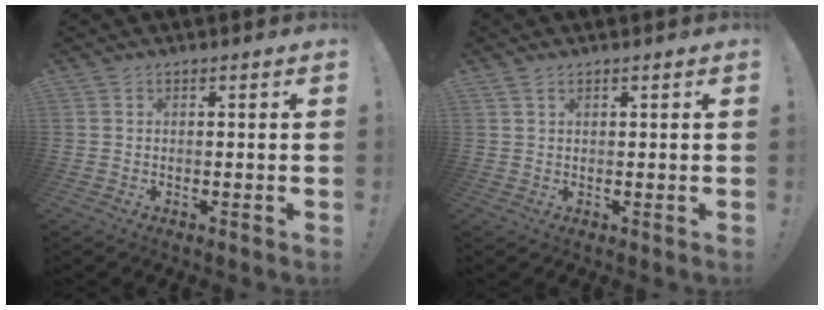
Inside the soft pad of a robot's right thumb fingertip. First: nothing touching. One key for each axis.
{"total": 1.1, "fx": 0.8, "fy": 0.6, "fz": 0.5, "tx": -0.006, "ty": -0.002, "tz": 0.014}